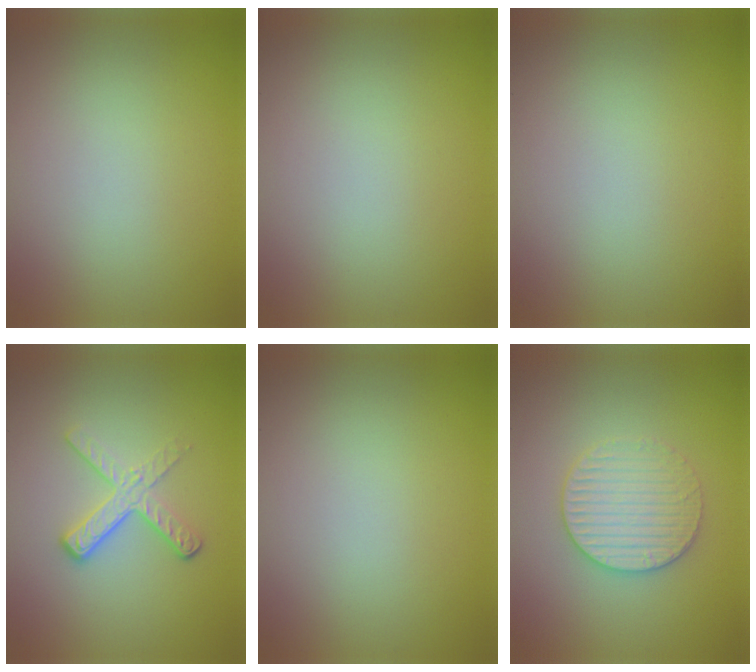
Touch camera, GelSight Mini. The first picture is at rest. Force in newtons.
{"total": 0.0}
{"total": 0.0}
{"total": 3.4, "press": 2.4, "slide": 2.4}
{"total": 0.0}
{"total": 3.1, "press": 3.1, "slide": 0.4}